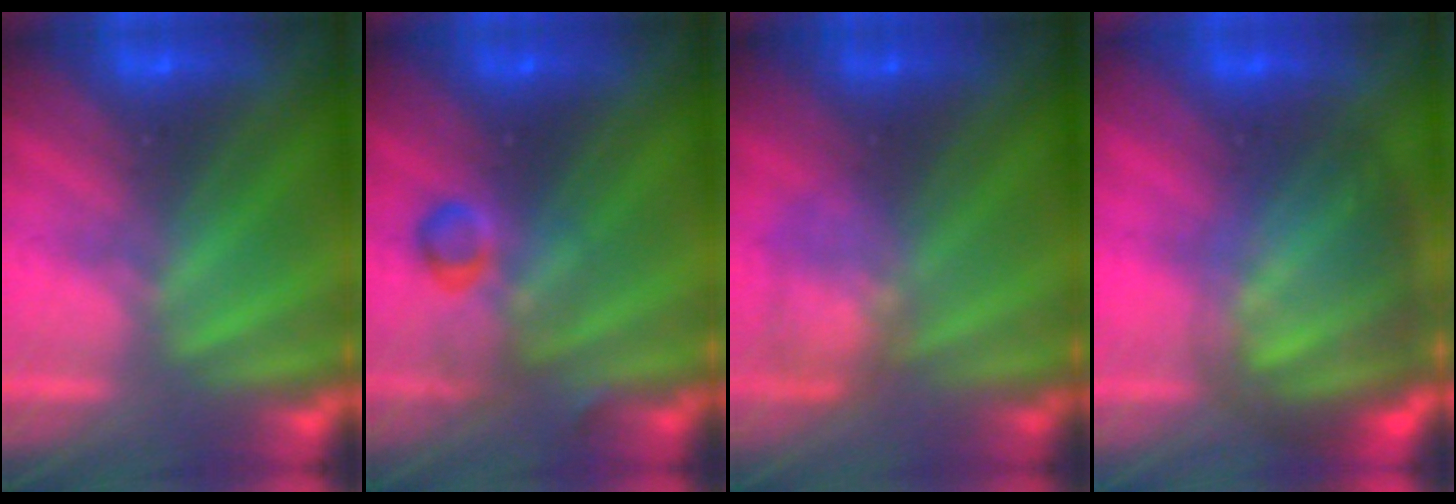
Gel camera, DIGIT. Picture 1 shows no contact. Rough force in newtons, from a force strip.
{"total": 2.9}
{"total": 2.3}
{"total": 5.8}